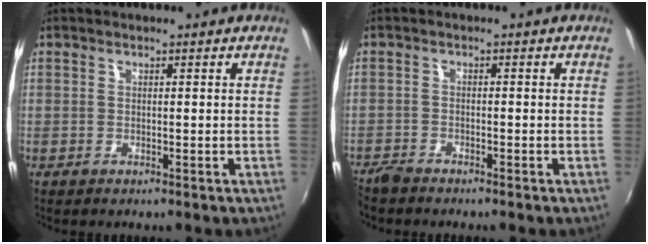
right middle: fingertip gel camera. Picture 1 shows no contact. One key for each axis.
{"total": 2.7, "fx": -2.5, "fy": 0.6, "fz": 0.6, "tx": -0.022, "ty": -0.010, "tz": -0.053}